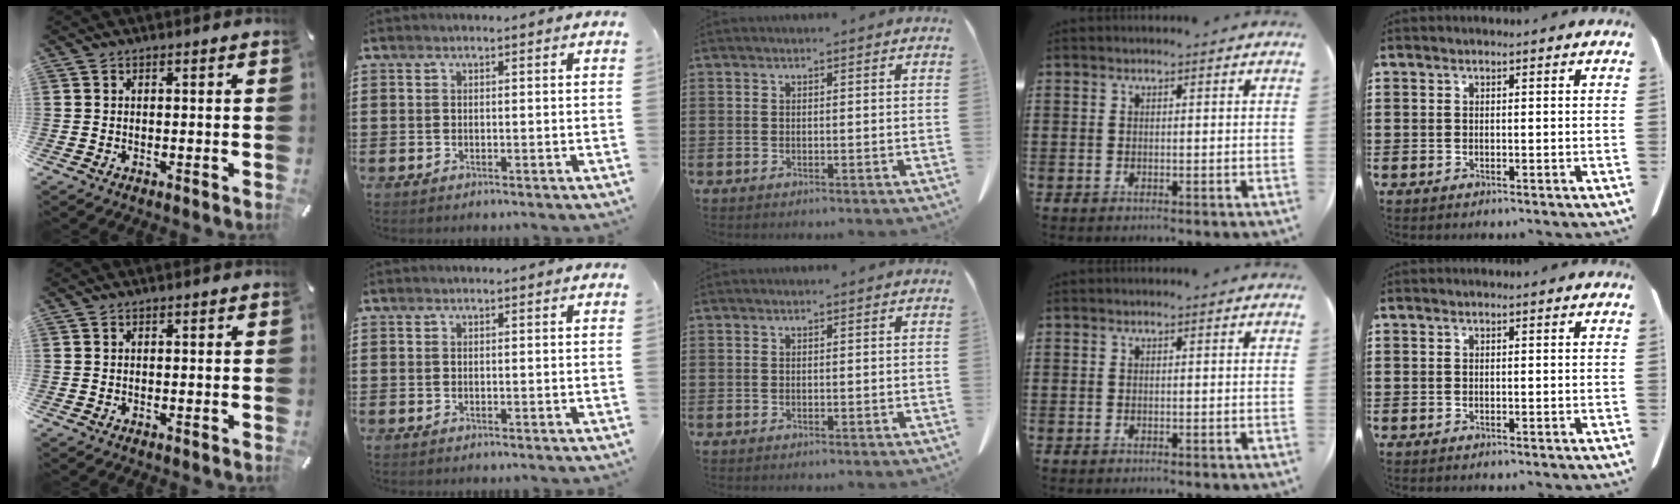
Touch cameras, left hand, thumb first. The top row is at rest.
{}